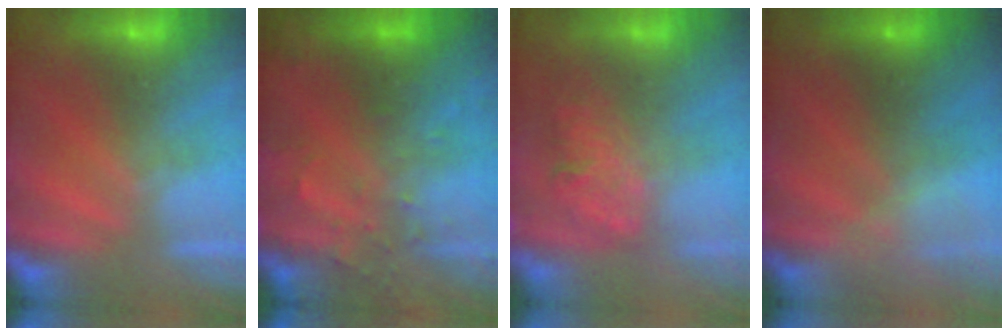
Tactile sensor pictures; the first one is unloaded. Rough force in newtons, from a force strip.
{"total": 8.3}
{"total": 3.0}
{"total": 2.5}